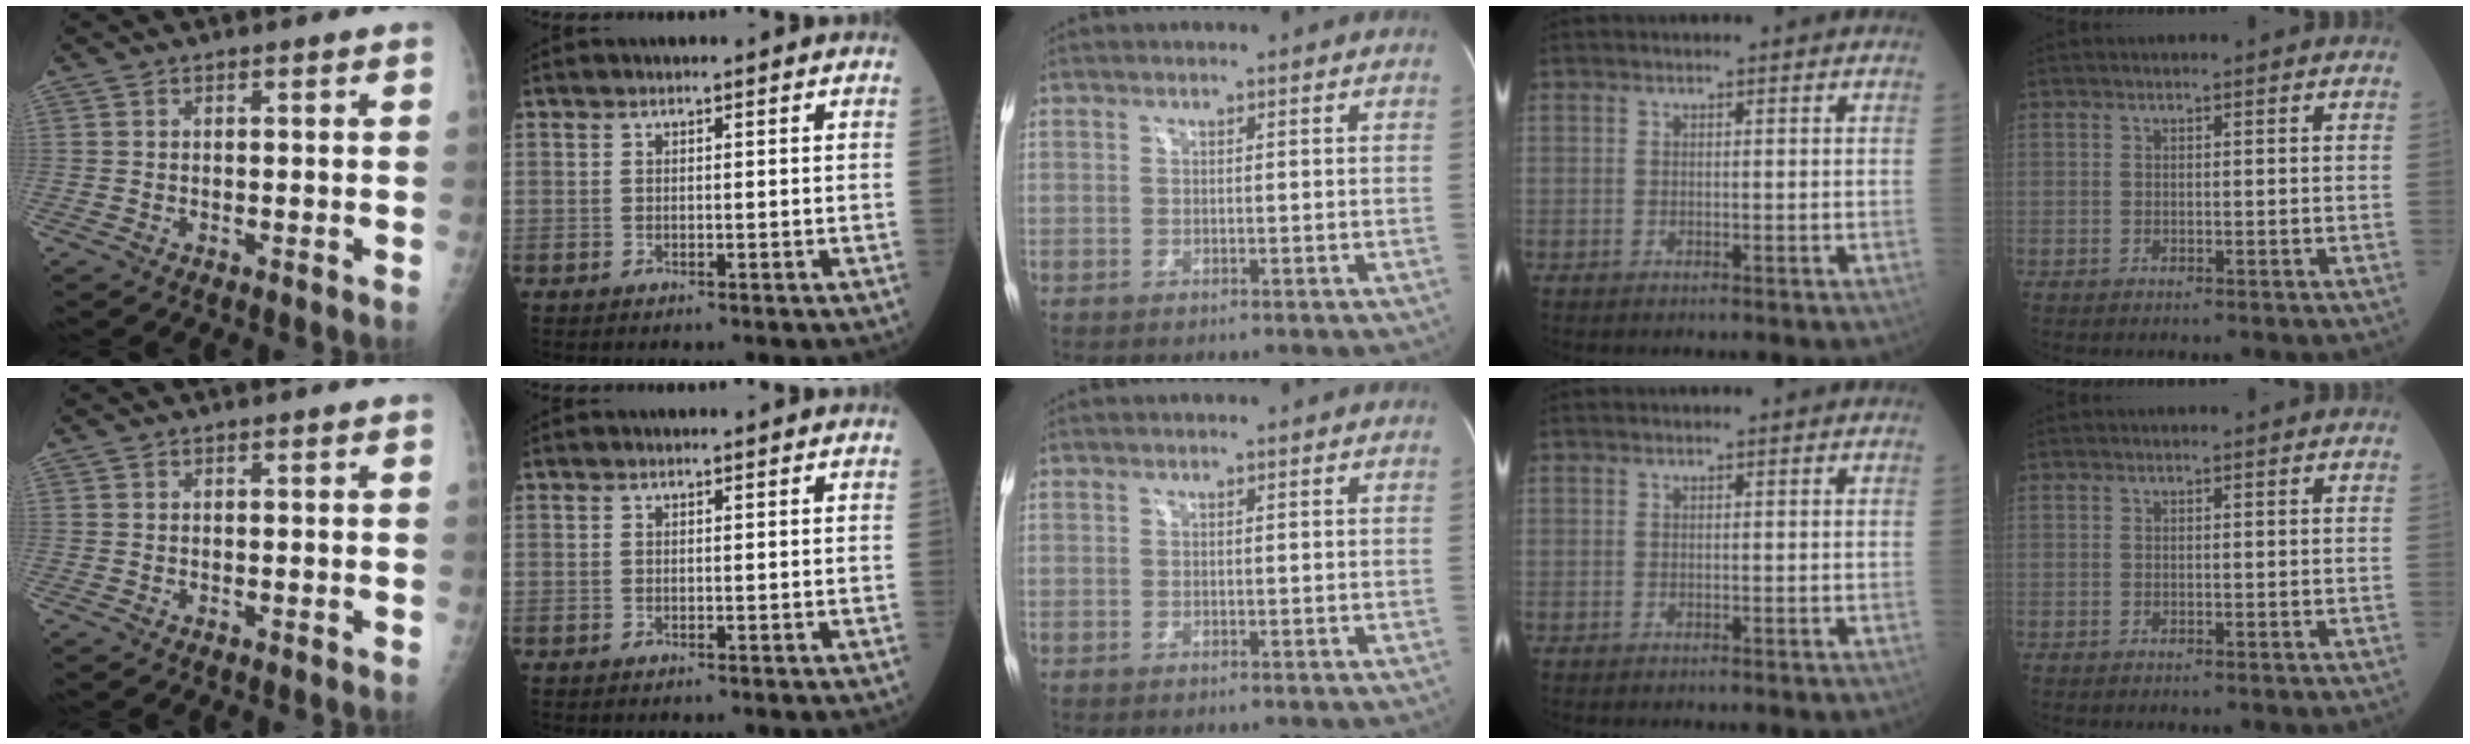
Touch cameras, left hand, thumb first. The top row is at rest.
{}